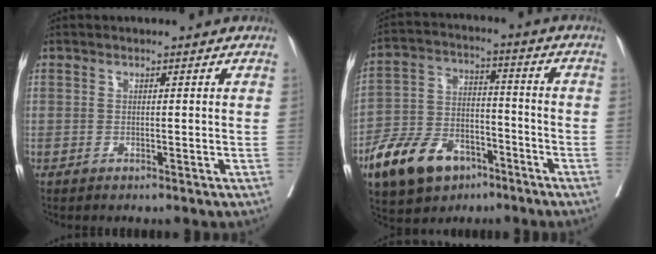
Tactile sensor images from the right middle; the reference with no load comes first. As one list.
[{"total": 12.8, "force": [-7.7, 7.5, 6.9], "torque": [-0.137, 0.004, -0.136]}]